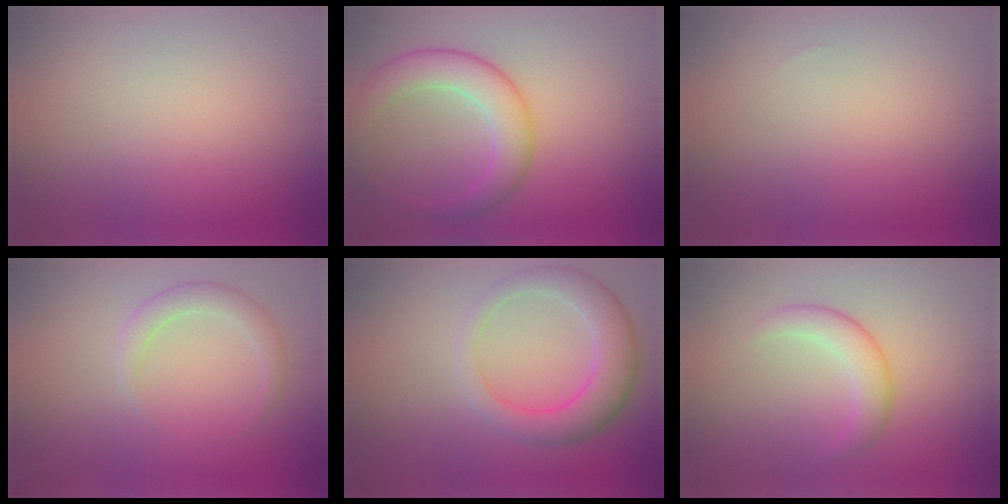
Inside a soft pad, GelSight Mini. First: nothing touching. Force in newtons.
{"total": 5.1, "press": 5.1, "slide": 0.1}
{"total": 0.0}
{"total": 2.1, "press": 2.1, "slide": 0.1}
{"total": 5.4, "press": 5.4, "slide": 0.2}
{"total": 2.8, "press": 2.8, "slide": 0.1}